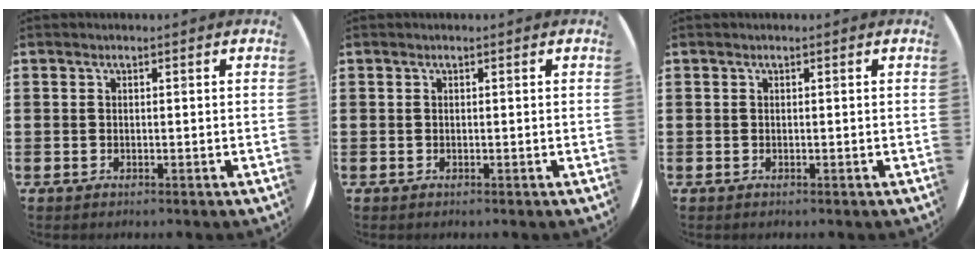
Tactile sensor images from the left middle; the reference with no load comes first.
{"total": 0.0}
{"total": 0.0}